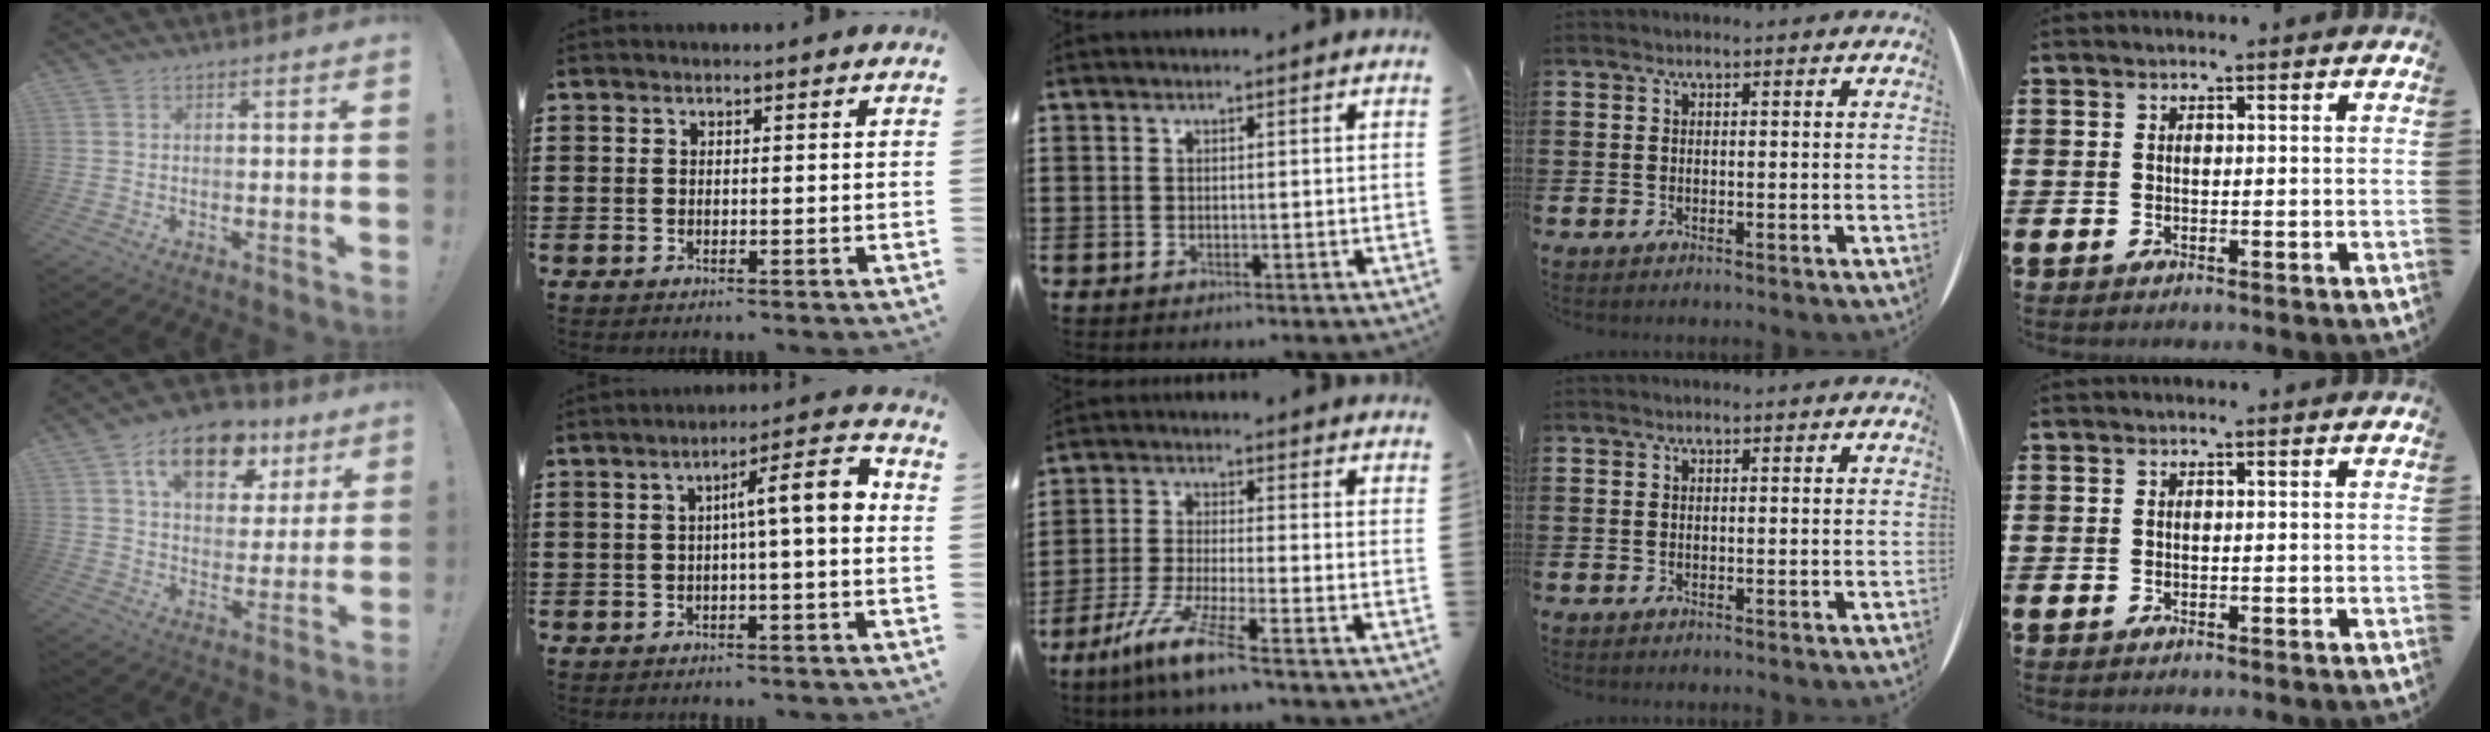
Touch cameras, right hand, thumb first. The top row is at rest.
{"thumb": {"total": 16.2, "force": [8.9, 9.5, 9.6], "torque": [-0.145, -0.037, 0.157]}, "index": {"total": 6.8, "force": [0.2, 0.8, 6.7], "torque": [-0.112, -0.002, -0.007]}, "middle": {"total": 7.4, "force": [-5.2, 0.0, 5.2], "torque": [-0.116, -0.019, -0.103]}}